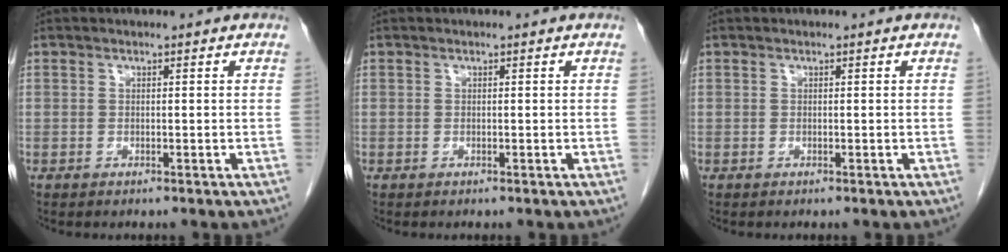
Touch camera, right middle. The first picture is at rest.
{"total": 0.0}
{"total": 0.0}